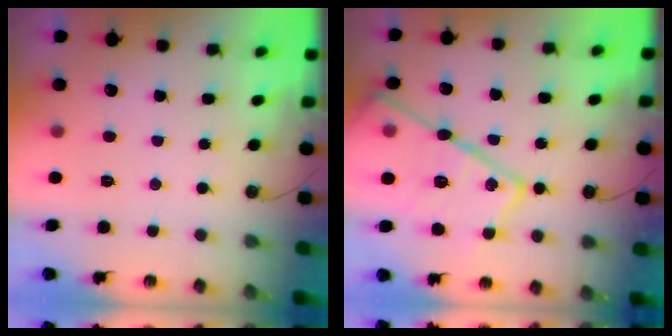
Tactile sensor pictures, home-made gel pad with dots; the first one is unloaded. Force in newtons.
{"total": 23.7, "press": 23.6, "slide": 1.7}